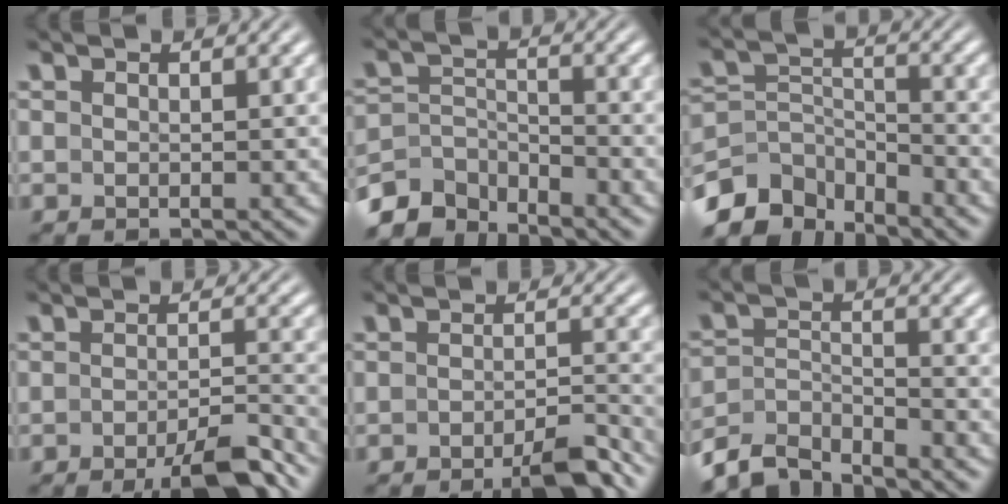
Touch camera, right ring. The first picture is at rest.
{"total": 5.8, "force": [-4.5, 3.0, 2.2], "torque": [-0.050, -0.031, -0.067]}
{"total": 9.0, "force": [-5.7, 5.8, 3.6], "torque": [-0.090, -0.056, -0.080]}
{"total": 5.2, "force": [-4.0, 0.5, 3.3], "torque": [-0.040, -0.007, -0.067]}
{"total": 4.1, "force": [-3.4, 0.2, 2.2], "torque": [-0.027, -0.006, -0.060]}
{"total": 5.7, "force": [-4.6, 2.6, 2.2], "torque": [-0.055, -0.031, -0.070]}